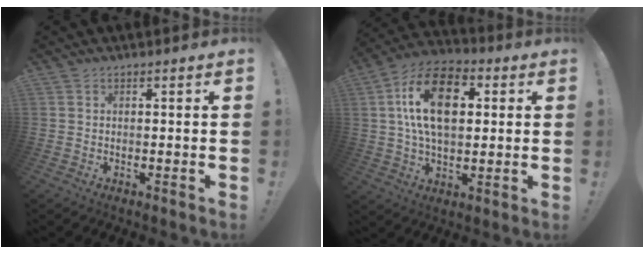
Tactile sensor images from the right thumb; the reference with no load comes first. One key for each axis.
{"total": 19.1, "fx": 4.0, "fy": 11.6, "fz": 14.6, "tx": -0.255, "ty": 0.004, "tz": 0.063}